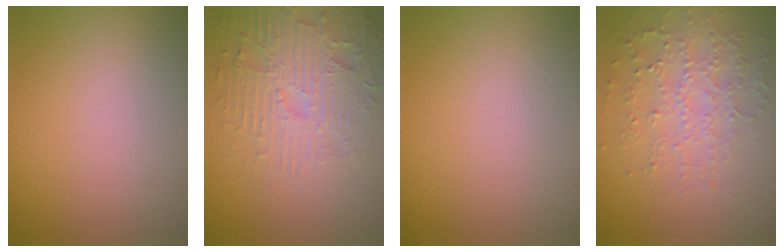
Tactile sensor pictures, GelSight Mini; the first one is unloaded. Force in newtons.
{"total": 5.4, "press": 4.7, "slide": 2.7}
{"total": 0.0}
{"total": 4.1, "press": 3.4, "slide": 2.3}